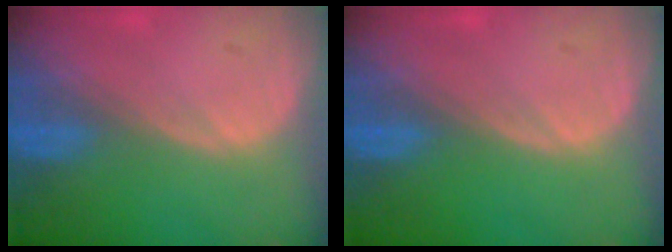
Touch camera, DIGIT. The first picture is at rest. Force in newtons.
{"total": 0.0}